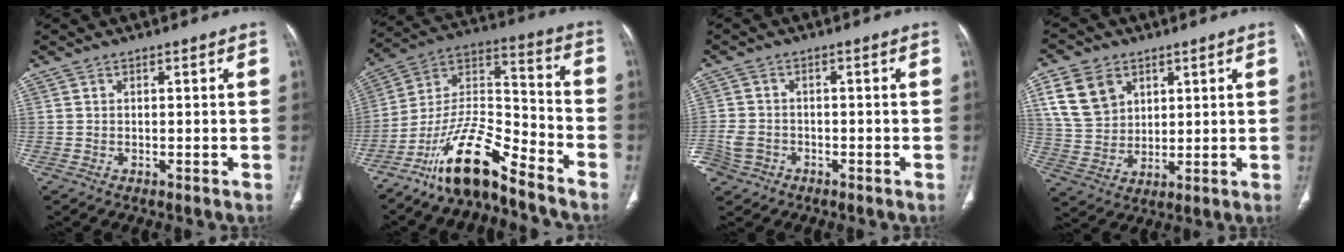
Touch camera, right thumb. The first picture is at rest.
{"total": 15.5, "force": [-11.9, 3.9, 9.1], "torque": [-0.162, 0.093, -0.222]}
{"total": 6.5, "force": [-3.2, 5.1, 2.3], "torque": [-0.060, 0.023, -0.052]}
{"total": 11.2, "force": [5.0, 8.3, 5.7], "torque": [-0.091, -0.013, 0.107]}